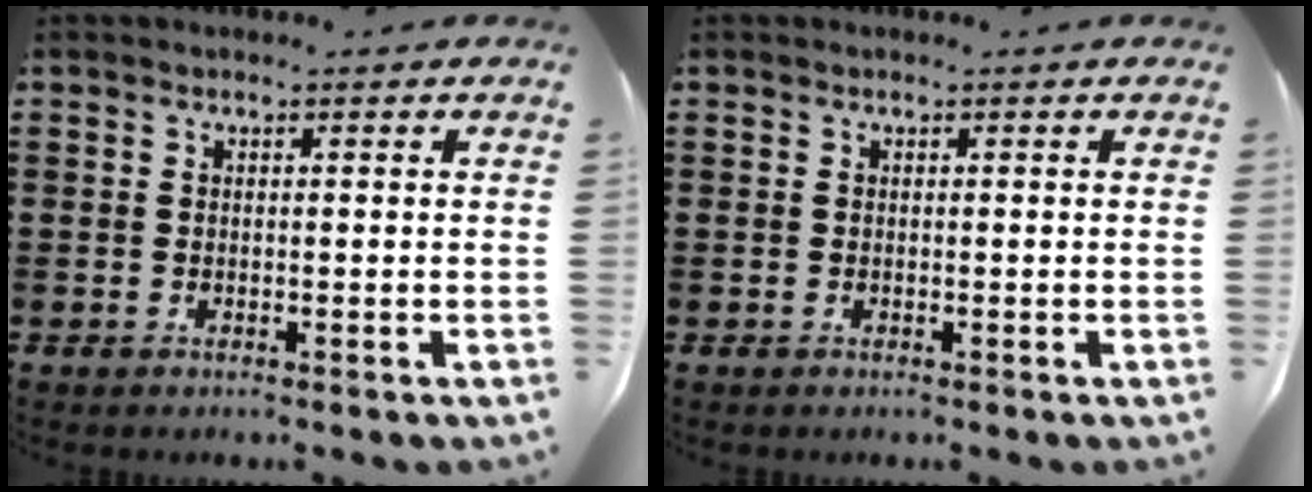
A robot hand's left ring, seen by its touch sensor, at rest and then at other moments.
{"total": 0.0}